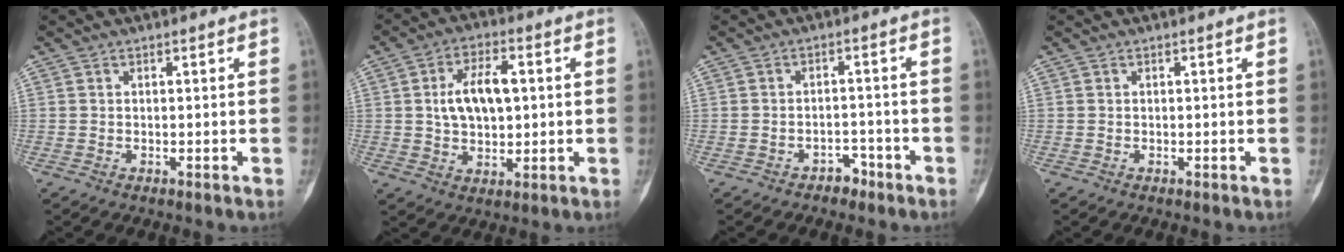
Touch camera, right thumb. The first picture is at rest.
{"total": 10.1, "force": [1.4, 5.8, 8.2], "torque": [-0.131, 0.006, 0.028]}
{"total": 3.1, "force": [-2.2, 1.9, 0.9], "torque": [-0.004, 0.021, -0.029]}
{"total": 0.0}